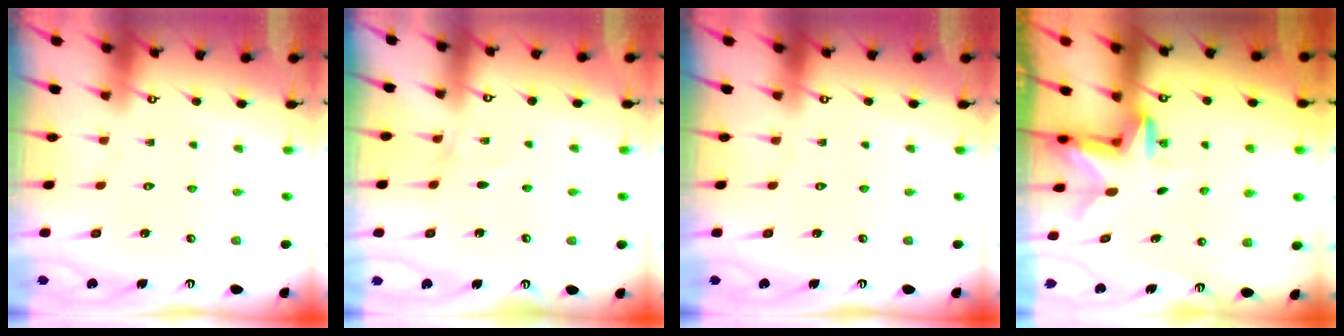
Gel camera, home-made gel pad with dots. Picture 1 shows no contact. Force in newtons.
{"total": 3.7, "press": 3.7, "slide": 0.4}
{"total": 0.0}
{"total": 2.5, "press": 2.4, "slide": 0.4}